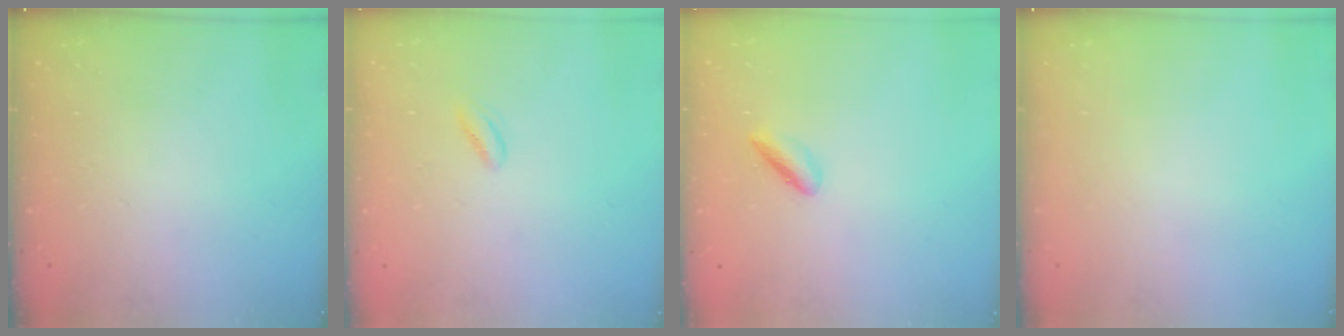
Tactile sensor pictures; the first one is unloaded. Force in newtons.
{"total": 2.7, "press": 2.6, "slide": 0.8}
{"total": 2.0, "press": 2.0, "slide": 0.5}
{"total": 0.0}